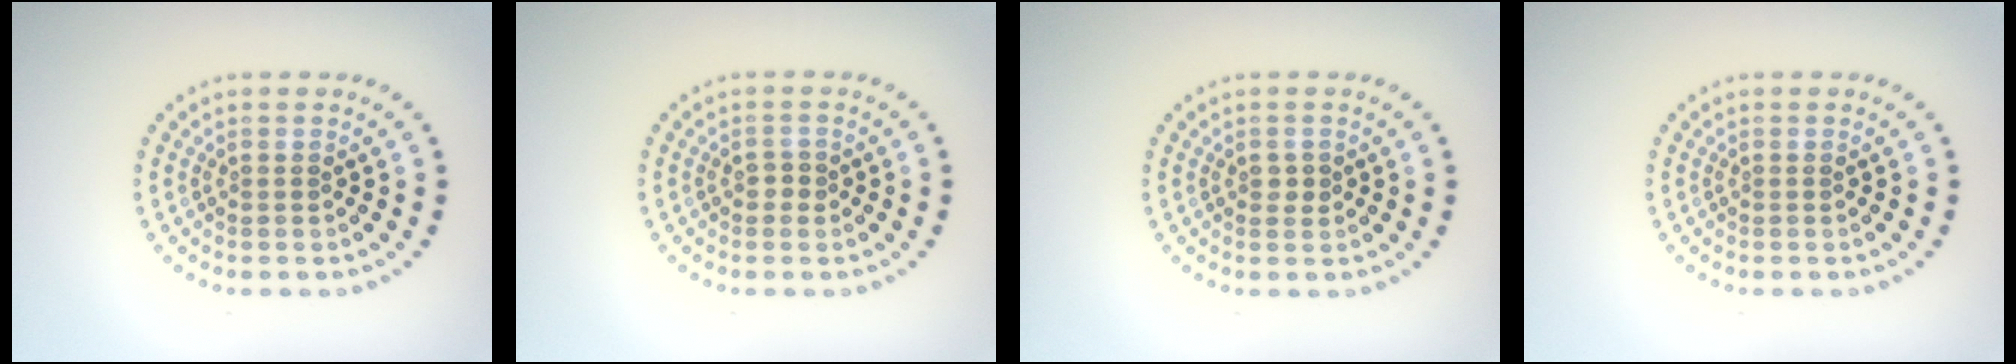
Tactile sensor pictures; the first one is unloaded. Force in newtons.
{"total": 1.1, "press": 1.0, "slide": 0.4}
{"total": 1.0, "press": 1.0, "slide": 0.1}
{"total": 0.0}